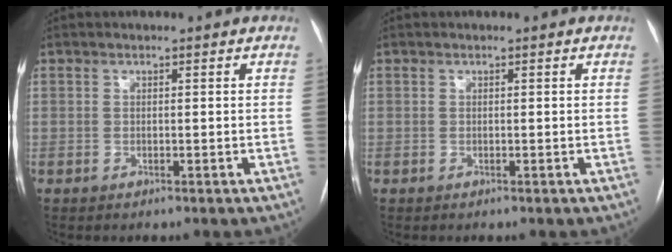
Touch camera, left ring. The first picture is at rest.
{"total": 0.0}